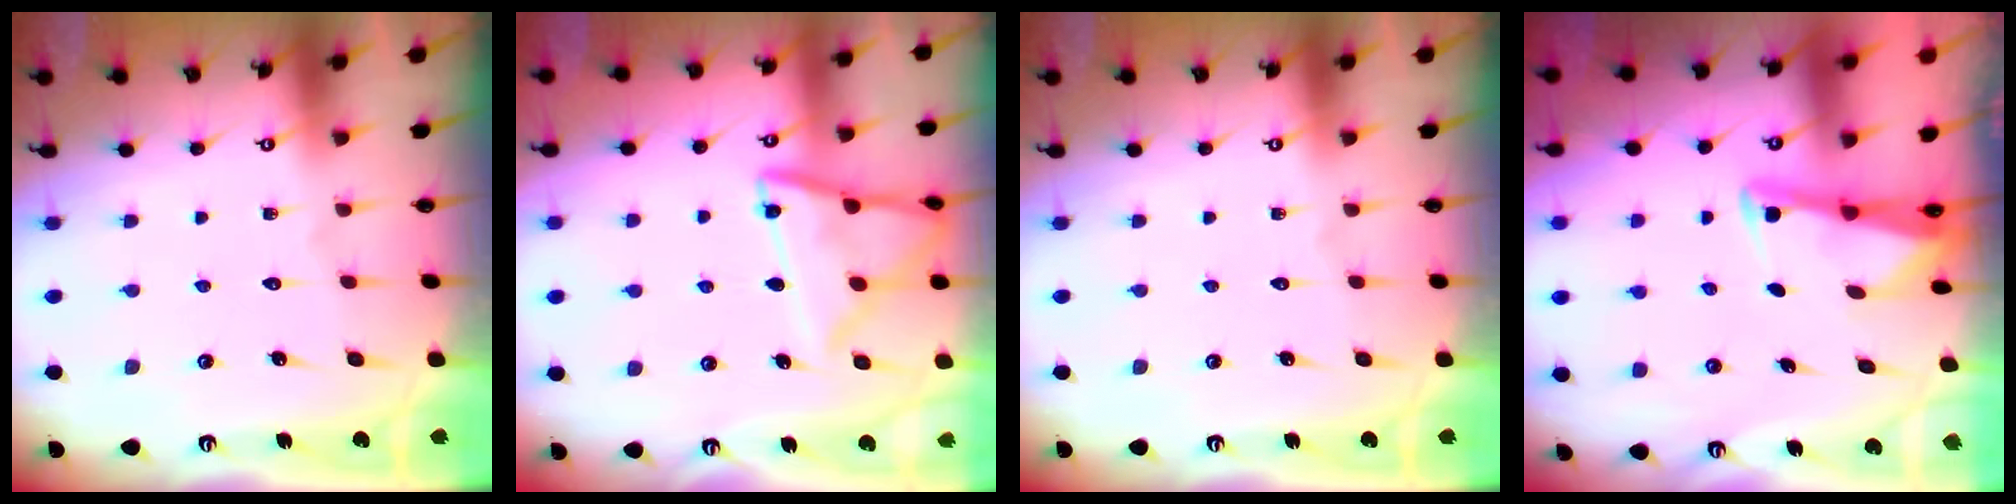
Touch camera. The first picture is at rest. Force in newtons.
{"total": 12.7, "press": 12.6, "slide": 0.8}
{"total": 0.0}
{"total": 2.7, "press": 2.7, "slide": 0.2}